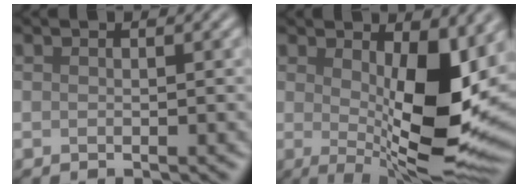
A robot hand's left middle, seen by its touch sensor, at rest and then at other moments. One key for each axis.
{"total": 11.9, "fx": 0.8, "fy": 3.9, "fz": 11.2, "tx": -0.158, "ty": -0.026, "tz": 0.020}